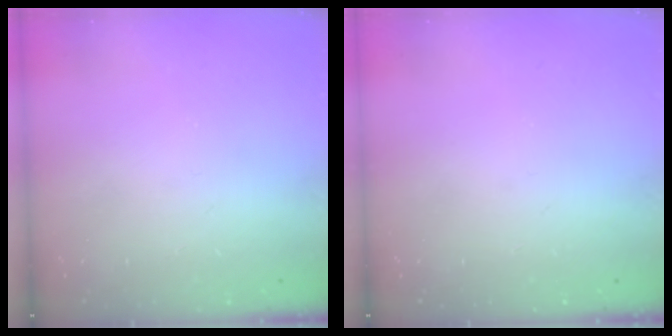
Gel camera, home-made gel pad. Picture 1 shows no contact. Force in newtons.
{"total": 0.0}